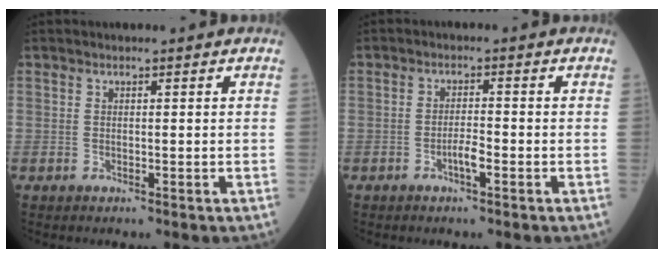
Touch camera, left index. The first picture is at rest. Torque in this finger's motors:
{"motor_torque": [0.49, 0.32, 0.07, 0.01]}